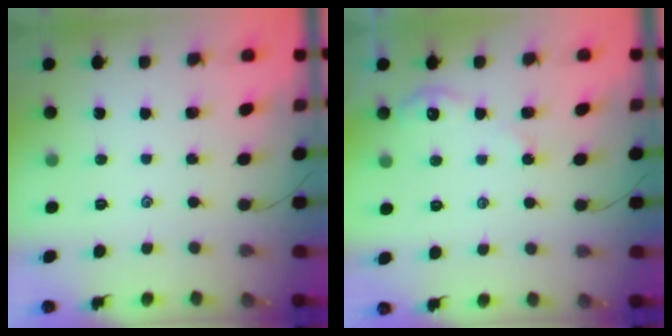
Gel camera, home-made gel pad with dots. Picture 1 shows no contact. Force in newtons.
{"total": 3.3, "press": 3.2, "slide": 0.3}